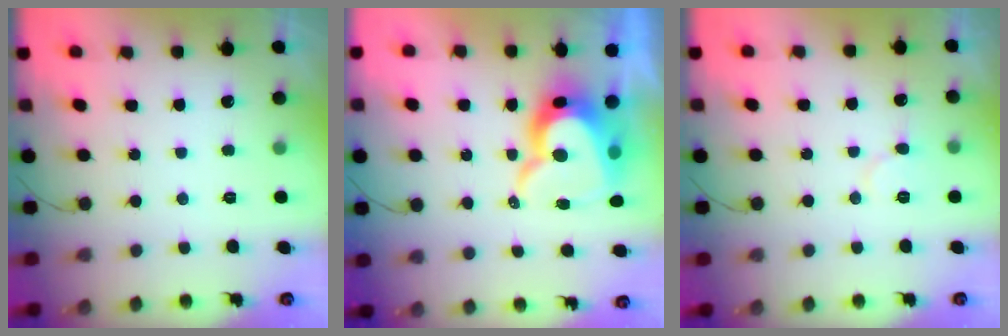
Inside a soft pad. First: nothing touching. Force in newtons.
{"total": 15.4, "press": 15.3, "slide": 1.3}
{"total": 6.2, "press": 6.1, "slide": 0.6}